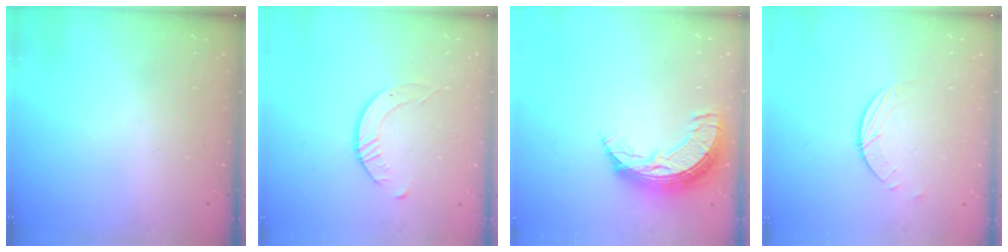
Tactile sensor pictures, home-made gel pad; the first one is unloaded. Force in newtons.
{"total": 3.5, "press": 3.5, "slide": 0.5}
{"total": 10.5, "press": 10.4, "slide": 0.9}
{"total": 1.7, "press": 1.7, "slide": 0.2}